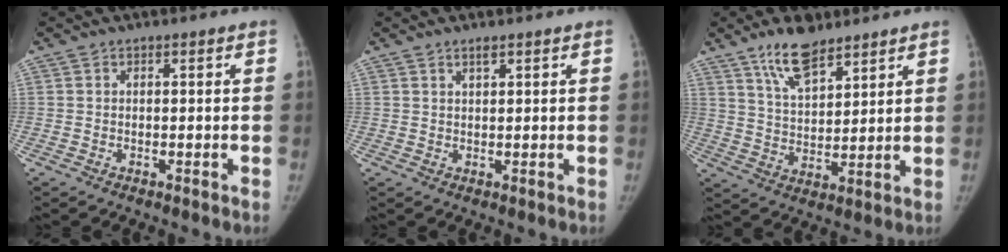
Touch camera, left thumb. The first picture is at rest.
{"total": 1.4, "force": [1.0, 0.3, 0.8], "torque": [-0.011, -0.007, 0.020]}
{"total": 9.9, "force": [7.2, 4.0, 5.5], "torque": [-0.080, -0.044, 0.135]}